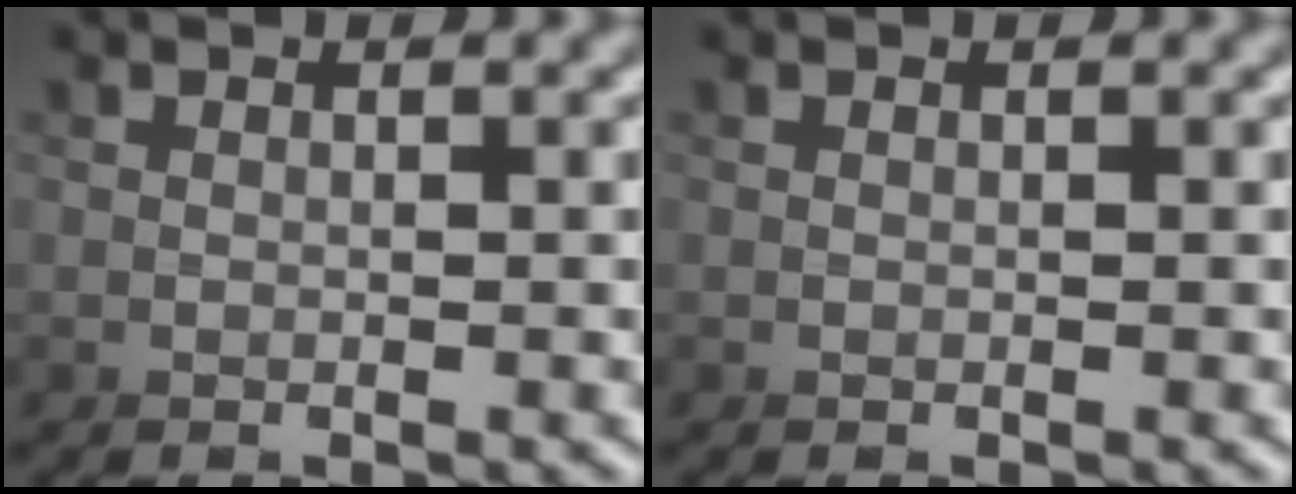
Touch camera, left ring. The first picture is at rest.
{"total": 0.0}